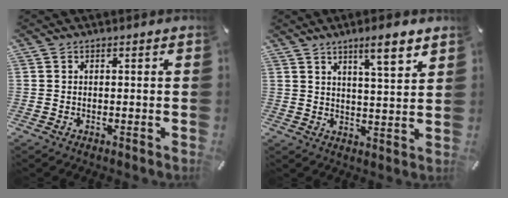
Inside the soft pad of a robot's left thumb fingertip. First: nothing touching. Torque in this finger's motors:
{"motor_torque": [0.56, 0.27, 1.24, -1.23, 0.08]}